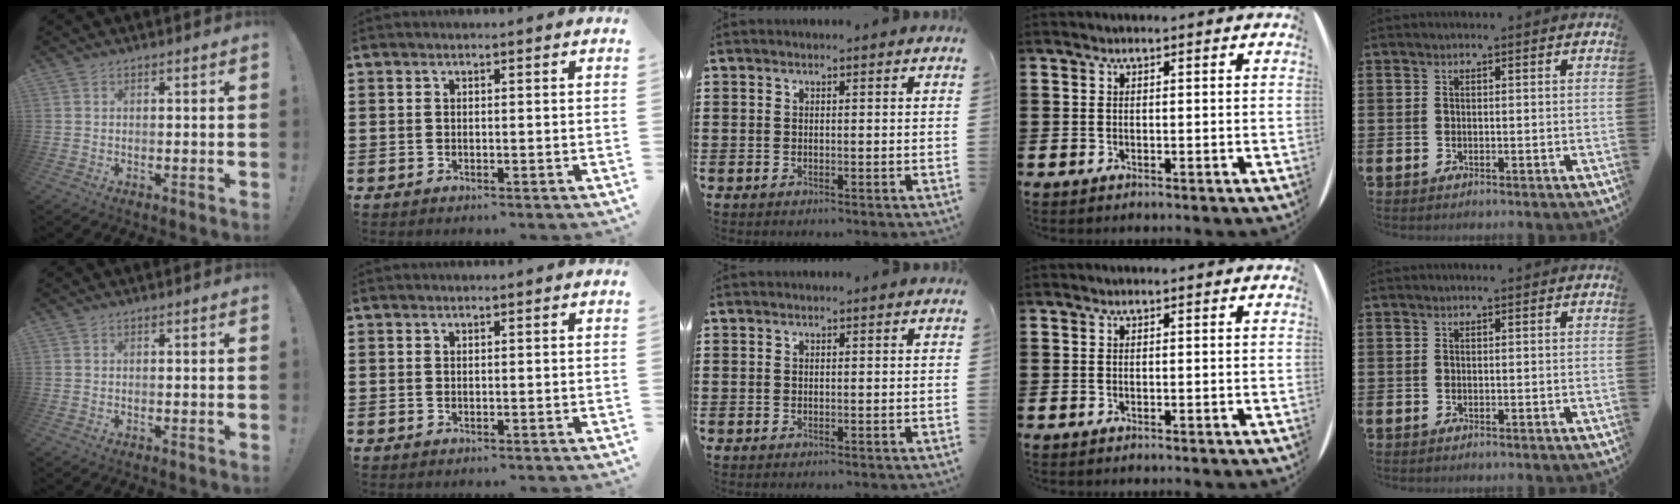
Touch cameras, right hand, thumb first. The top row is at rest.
{}